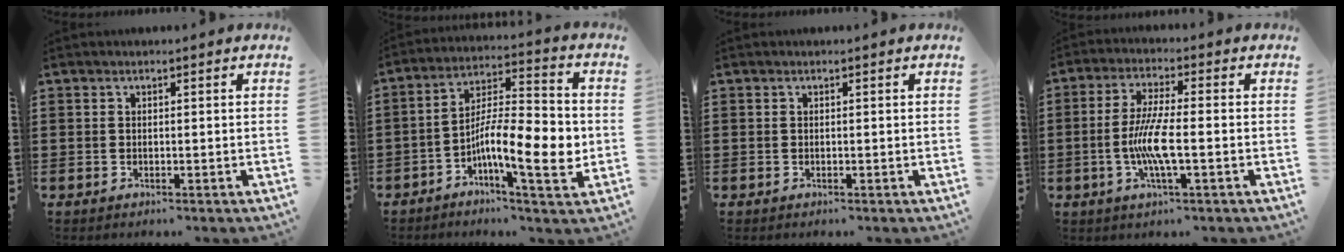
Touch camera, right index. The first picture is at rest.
{"total": 11.7, "force": [-3.1, 3.1, 10.8], "torque": [-0.195, -0.002, -0.053]}
{"total": 0.0}
{"total": 7.2, "force": [-1.6, 1.1, 6.9], "torque": [-0.147, -0.012, -0.038]}